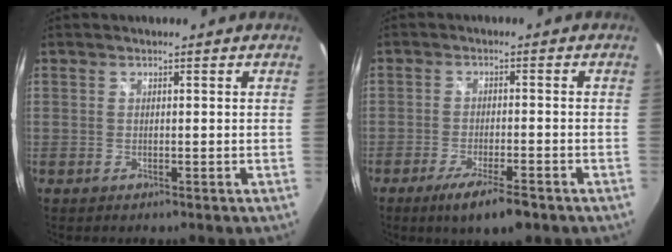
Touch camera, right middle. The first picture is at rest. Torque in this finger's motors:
{"motor_torque": [1.11, -1.05, 0.62, 0.17]}